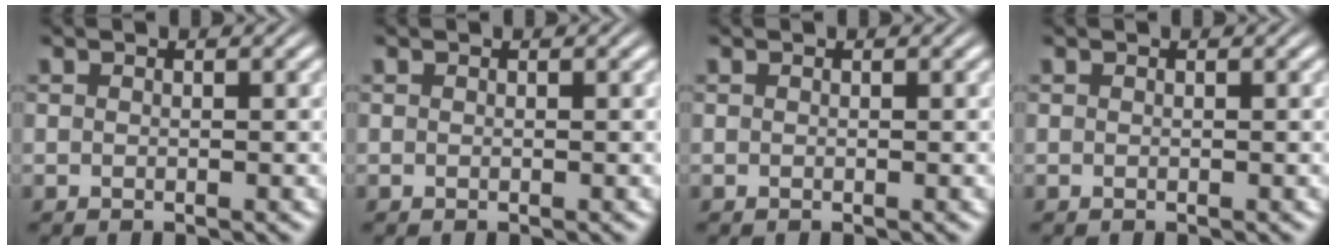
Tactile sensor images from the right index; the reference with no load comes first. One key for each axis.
{"total": 0.0}
{"total": 0.0}
{"total": 0.0}